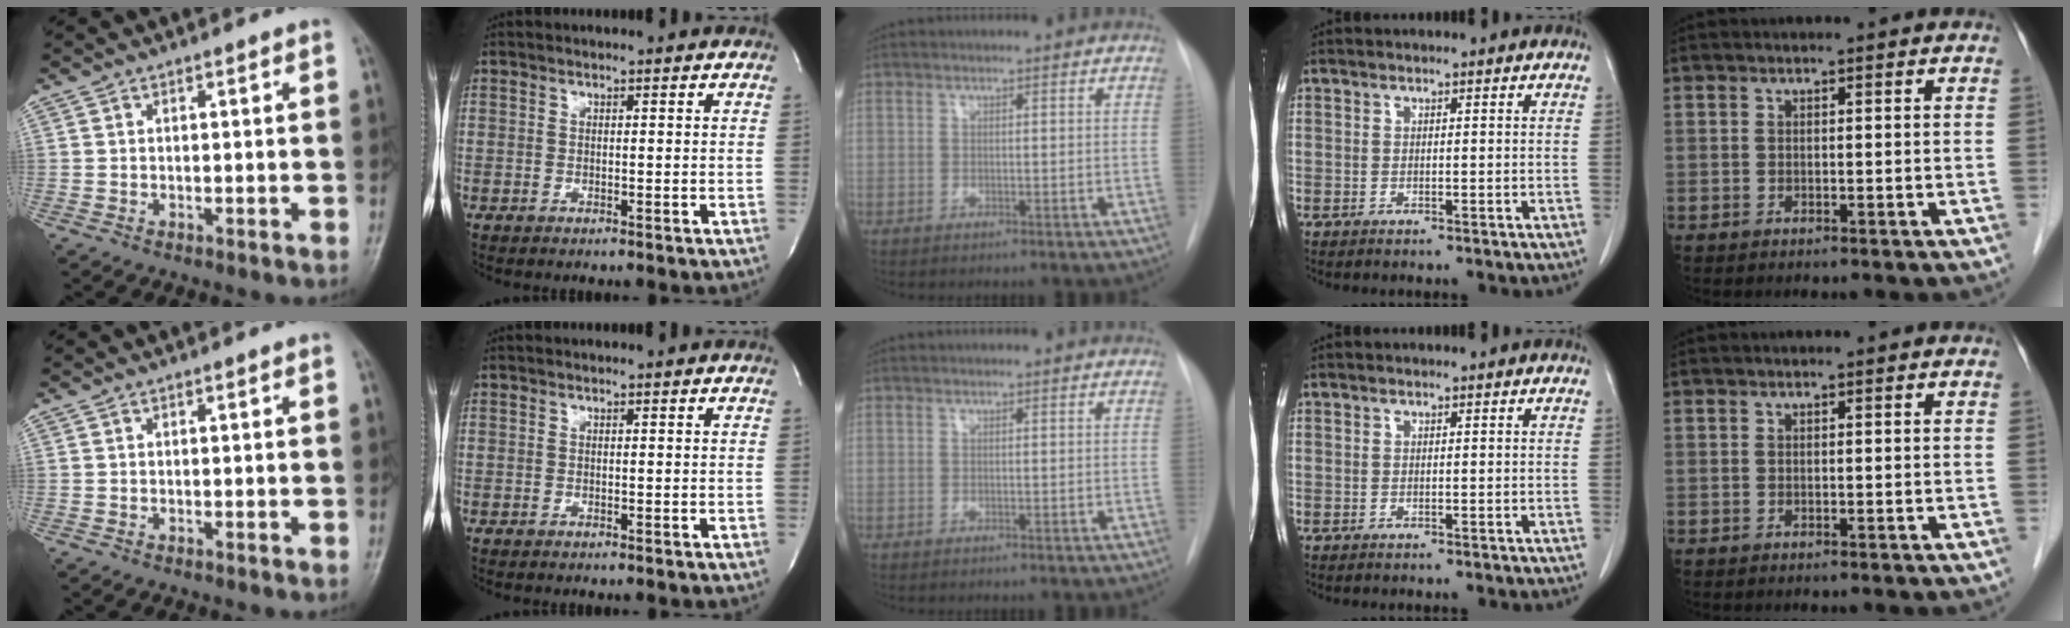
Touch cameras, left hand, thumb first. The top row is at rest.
{}